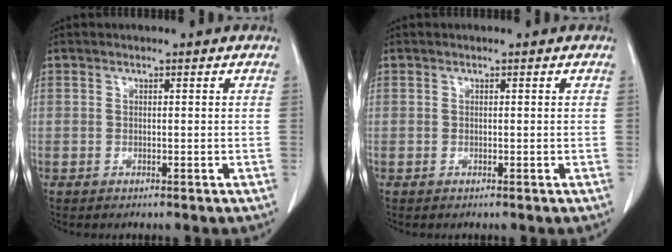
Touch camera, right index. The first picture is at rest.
{"total": 0.0}